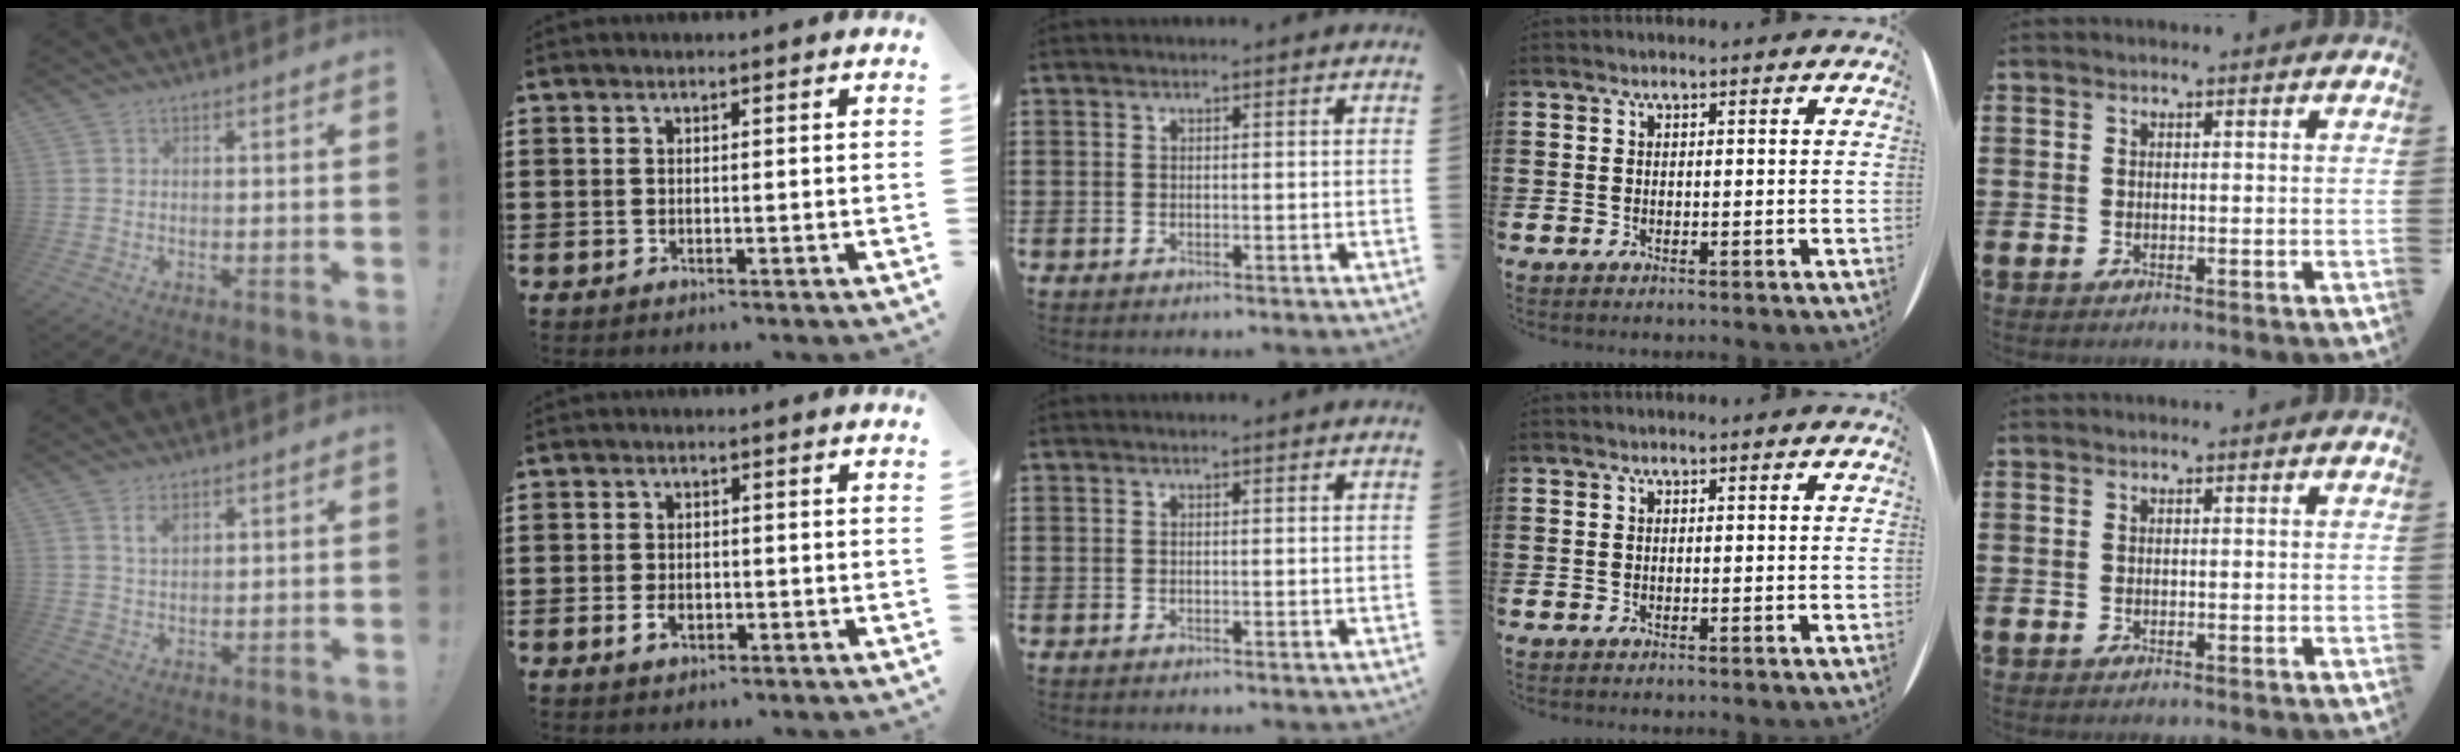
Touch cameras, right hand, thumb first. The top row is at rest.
{"thumb": {"total": 3.6, "force": [2.4, 1.8, 2.0], "torque": [-0.029, -0.008, 0.042]}, "index": {"total": 2.2, "force": [-1.0, 1.2, 1.5], "torque": [-0.030, -0.001, -0.019]}}